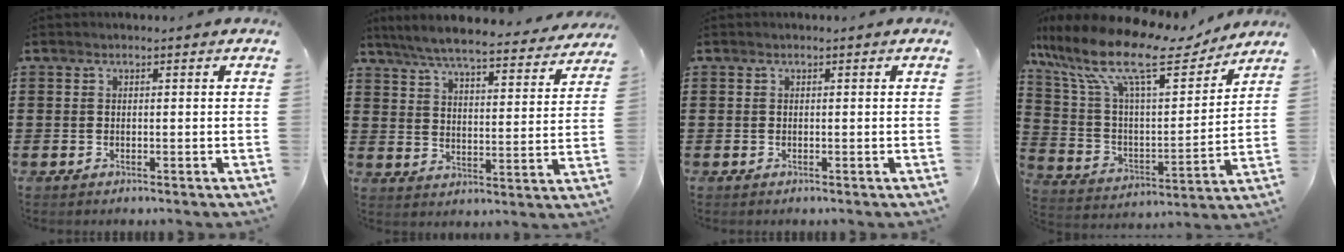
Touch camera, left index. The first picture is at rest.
{"total": 6.6, "force": [6.1, 0.0, 2.4], "torque": [-0.073, -0.042, 0.104]}
{"total": 0.0}
{"total": 14.9, "force": [10.7, 3.7, 9.8], "torque": [-0.230, -0.054, 0.178]}